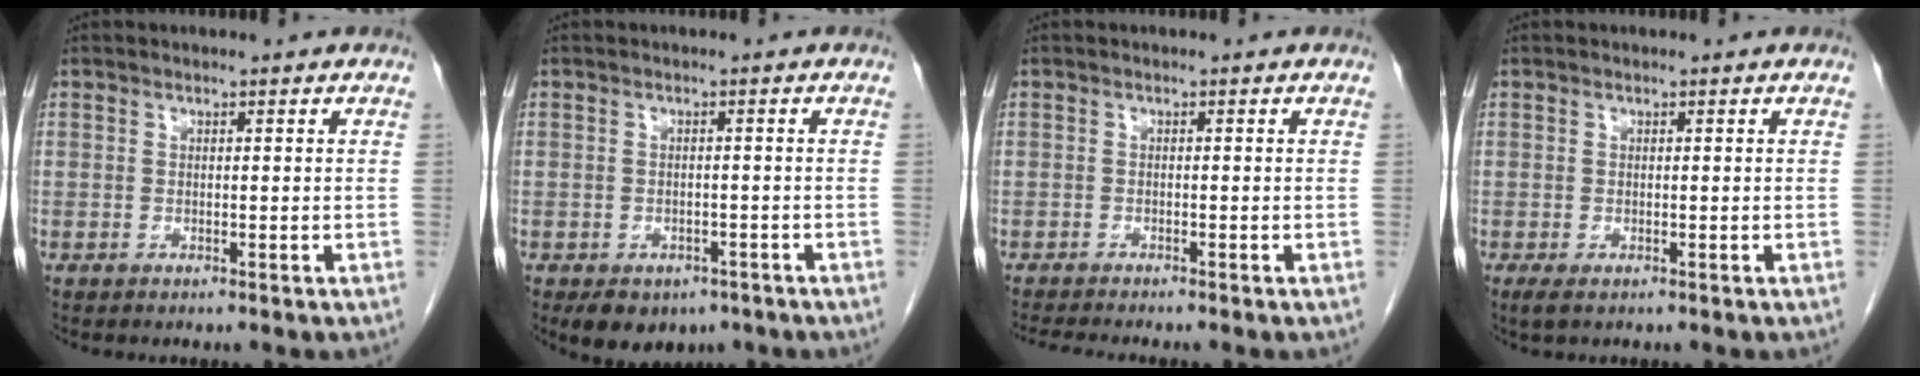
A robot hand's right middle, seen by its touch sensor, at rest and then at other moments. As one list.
[{"total": 6.3, "force": [-4.2, 4.0, 2.5], "torque": [-0.031, 0.004, -0.052]}, {"total": 3.8, "force": [-3.4, -0.5, 1.6], "torque": [-0.024, -0.013, -0.057]}, {"total": 1.3, "force": [-0.7, 0.5, 0.9], "torque": [-0.013, -0.004, -0.007]}]